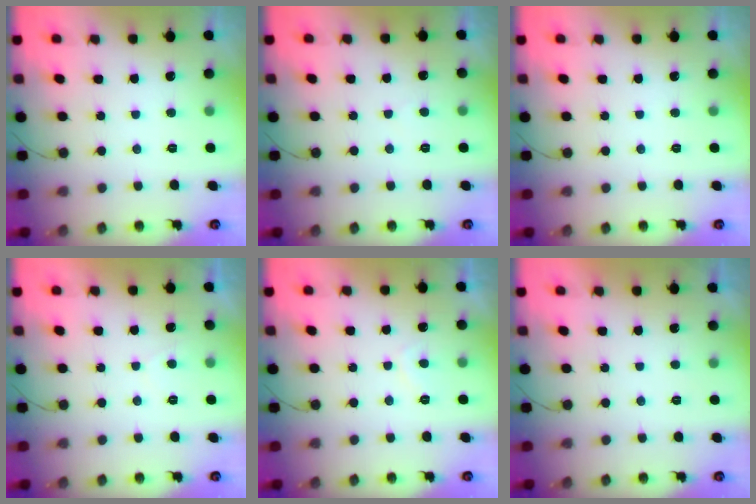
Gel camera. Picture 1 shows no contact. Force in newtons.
{"total": 2.8, "press": 2.8, "slide": 0.3}
{"total": 0.0}
{"total": 1.0, "press": 0.8, "slide": 0.6}
{"total": 1.6, "press": 1.5, "slide": 0.6}
{"total": 2.3, "press": 2.3, "slide": 0.3}